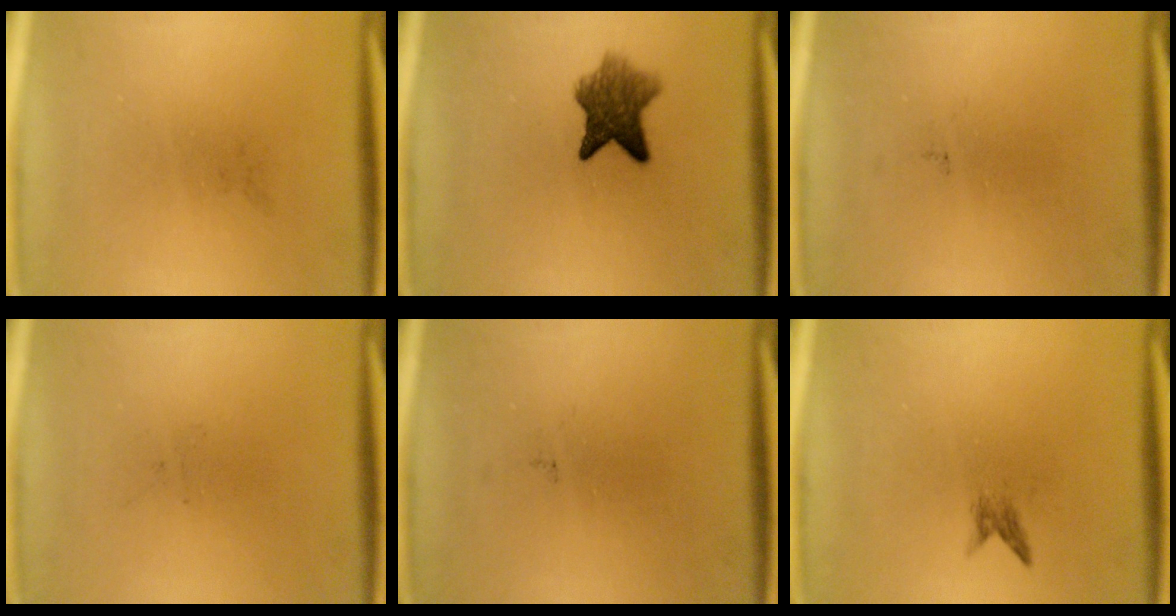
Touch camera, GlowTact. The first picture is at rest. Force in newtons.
{"total": 6.7}
{"total": 0.0}
{"total": 0.0}
{"total": 0.0}
{"total": 0.9}